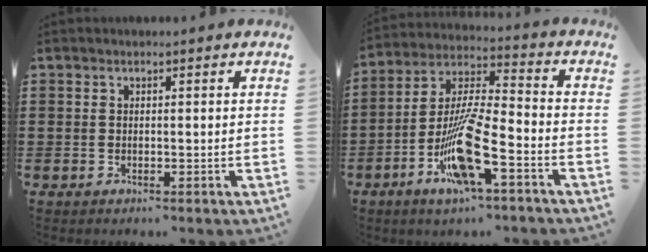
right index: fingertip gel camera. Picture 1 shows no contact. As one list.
[{"total": 11.7, "force": [-6.1, 2.0, 9.9], "torque": [-0.211, -0.013, -0.116]}]